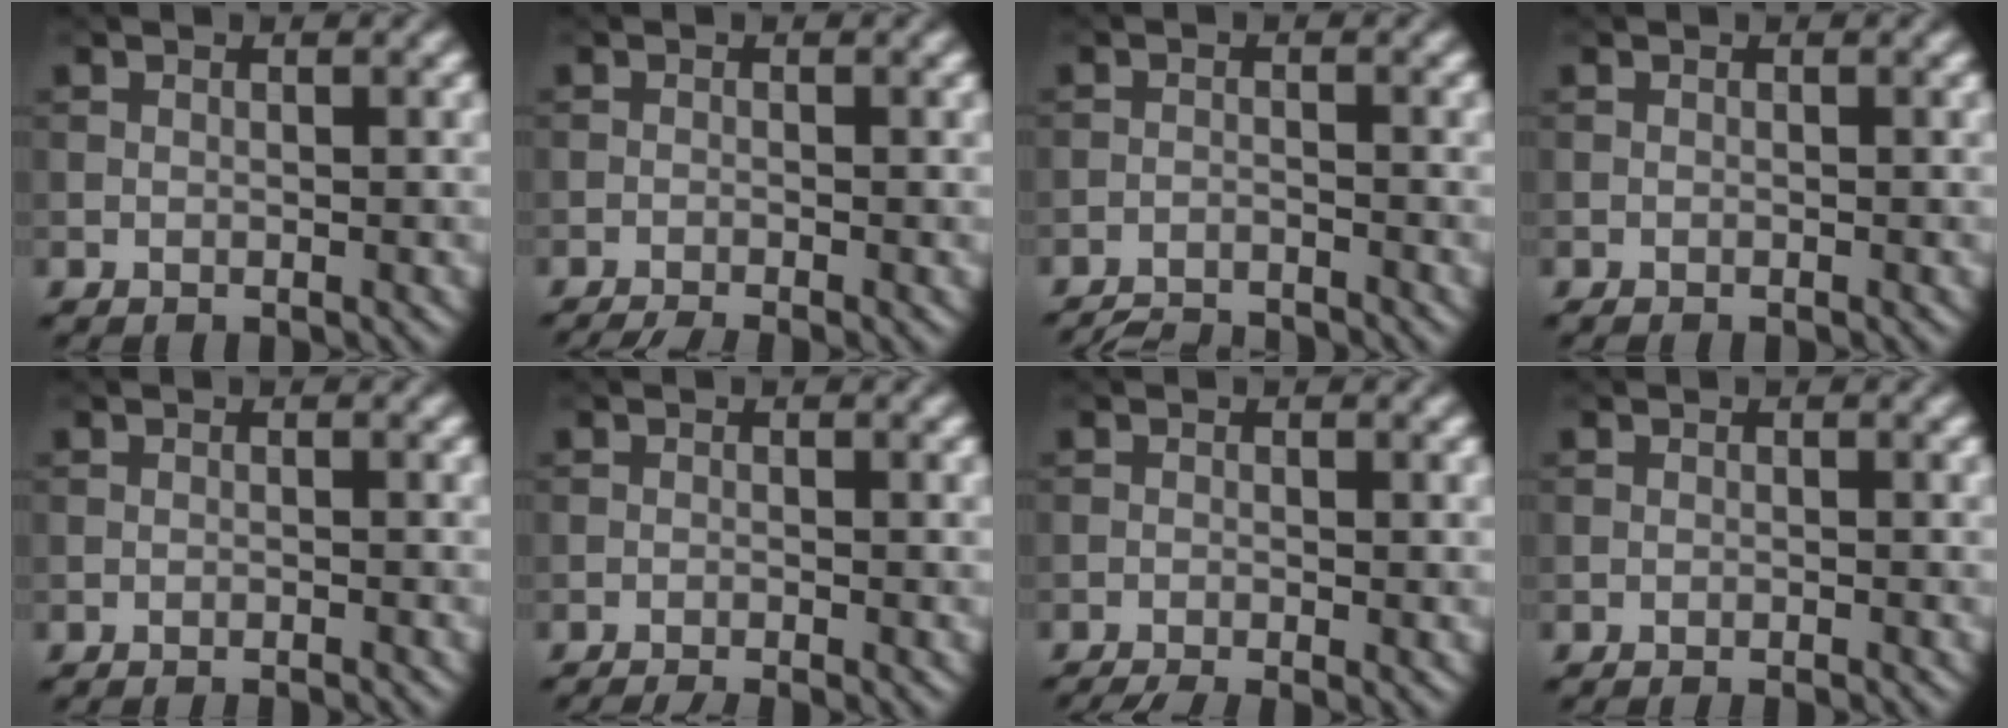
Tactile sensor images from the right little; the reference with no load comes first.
{"total": 2.6, "force": [-2.1, 0.3, 1.5], "torque": [-0.026, -0.004, -0.042]}
{"total": 4.5, "force": [-4.4, 0.5, 1.0], "torque": [-0.022, -0.012, -0.076]}
{"total": 0.0}
{"total": 1.5, "force": [-1.3, 0.2, 0.7], "torque": [-0.005, 0.003, -0.020]}
{"total": 2.1, "force": [-1.7, 0.3, 1.2], "torque": [-0.018, 0.001, -0.034]}
{"total": 2.4, "force": [-1.8, 0.3, 1.6], "torque": [-0.028, -0.004, -0.039]}
{"total": 1.2, "force": [-1.0, 0.2, 0.6], "torque": [0.000, 0.000, -0.015]}